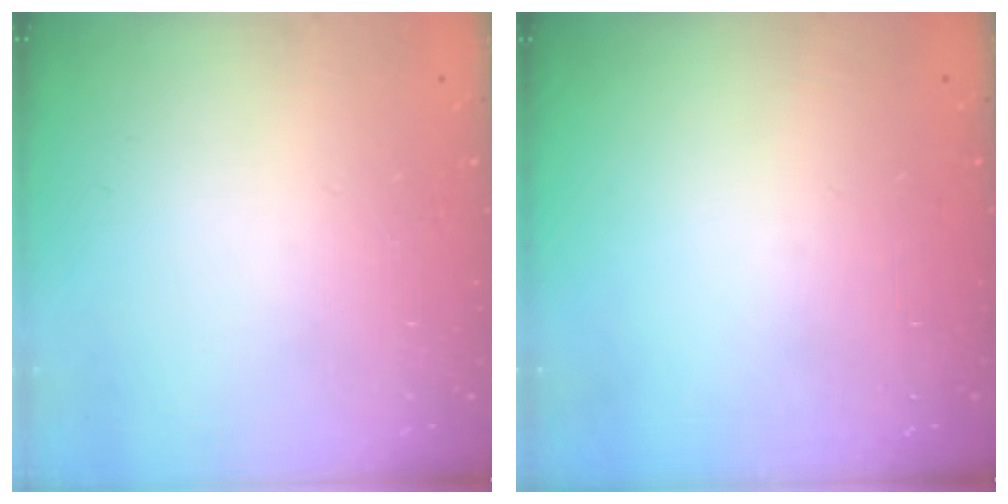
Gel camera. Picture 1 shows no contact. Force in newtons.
{"total": 0.0}